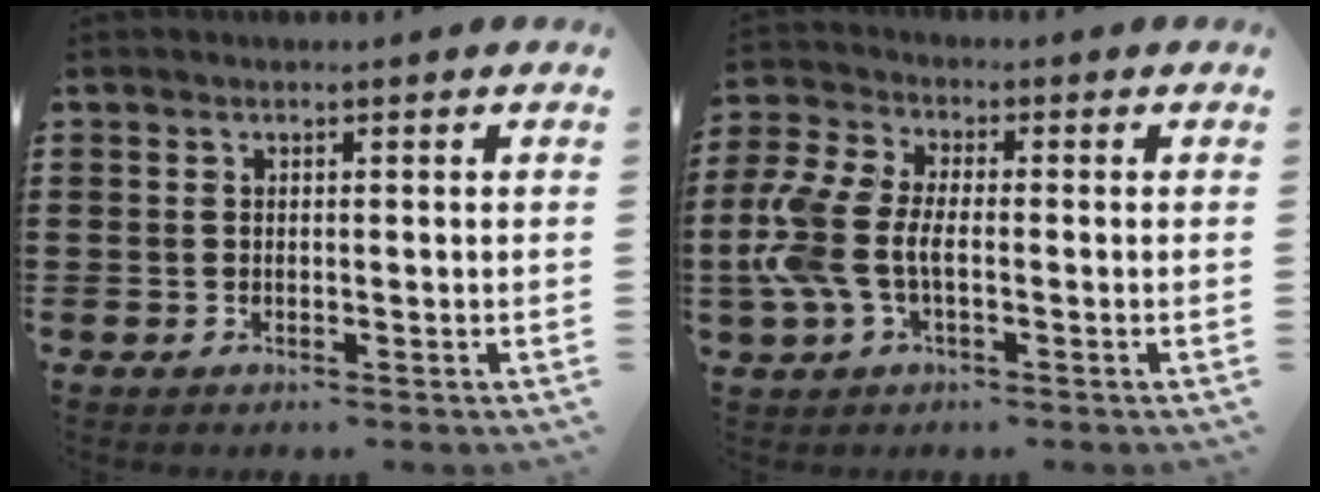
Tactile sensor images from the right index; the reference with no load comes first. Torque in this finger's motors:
{"motor_torque": [1.75, 0.38, 0.44, 0.21]}